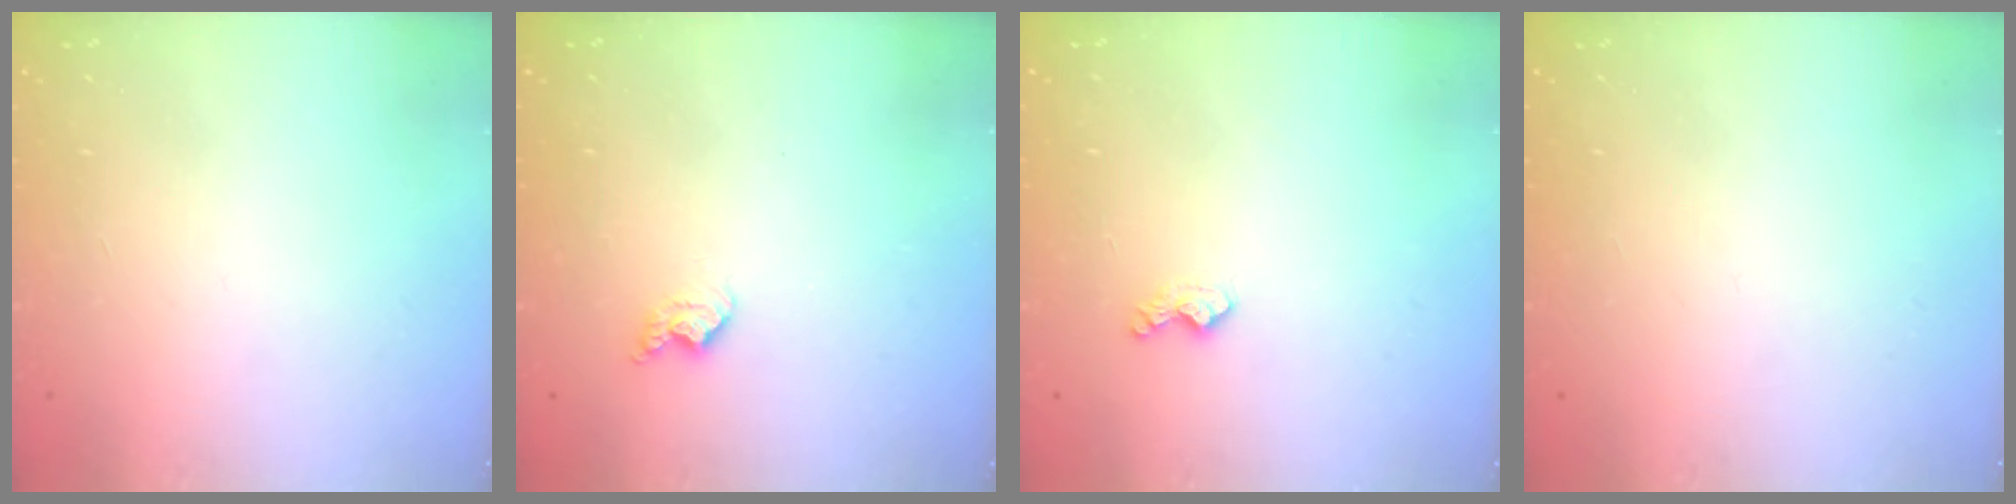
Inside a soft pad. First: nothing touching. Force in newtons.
{"total": 4.9, "press": 4.8, "slide": 0.8}
{"total": 3.9, "press": 3.9, "slide": 0.5}
{"total": 0.0}